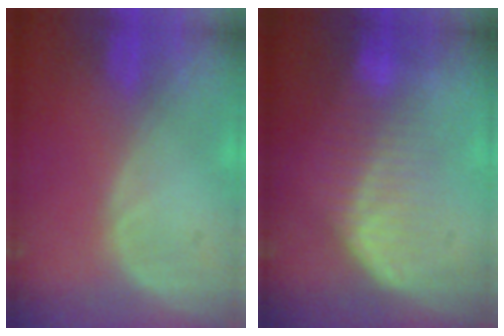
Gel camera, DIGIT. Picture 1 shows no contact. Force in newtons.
{"total": 6.8, "press": 6.4, "slide": 2.3}